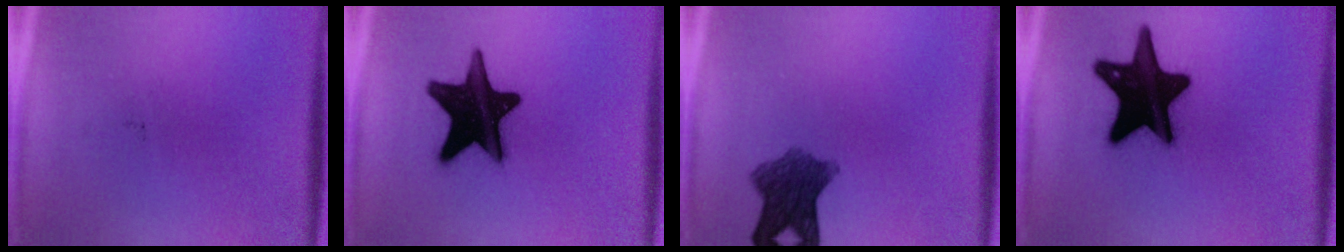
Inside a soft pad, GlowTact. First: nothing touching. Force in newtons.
{"total": 19.8}
{"total": 8.0}
{"total": 20.2}